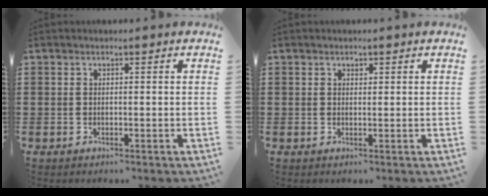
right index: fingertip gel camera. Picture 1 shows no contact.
{"total": 0.6, "force": [0.4, 0.4, 0.2], "torque": [-0.005, 0.002, 0.007]}